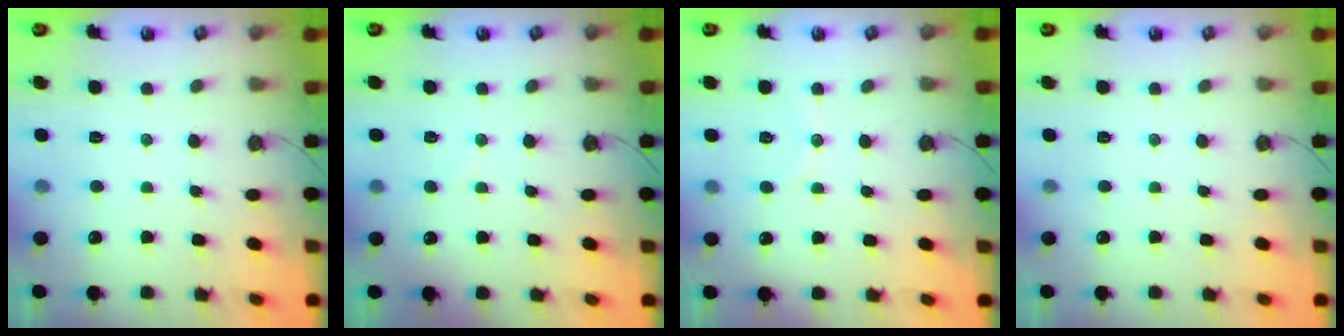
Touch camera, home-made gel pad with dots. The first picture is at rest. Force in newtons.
{"total": 2.8, "press": 2.8, "slide": 0.3}
{"total": 5.0, "press": 5.0, "slide": 0.2}
{"total": 0.0}